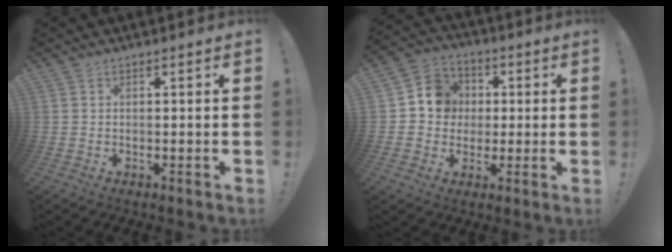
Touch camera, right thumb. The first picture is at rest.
{"total": 10.5, "force": [0.8, 9.8, 3.6], "torque": [-0.034, 0.009, 0.022]}